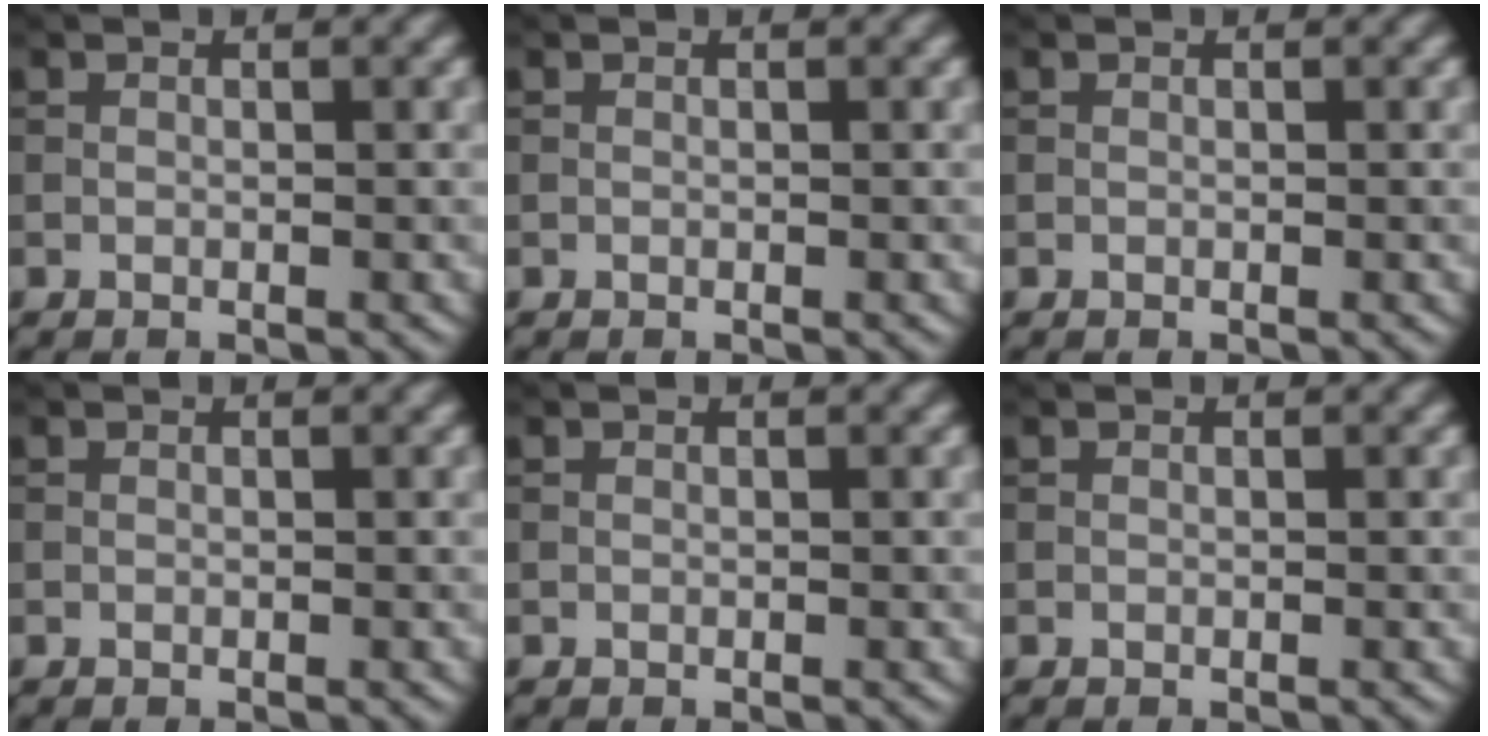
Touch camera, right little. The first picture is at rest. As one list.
[{"total": 0.0}, {"total": 0.0}, {"total": 0.0}, {"total": 0.0}, {"total": 0.0}]